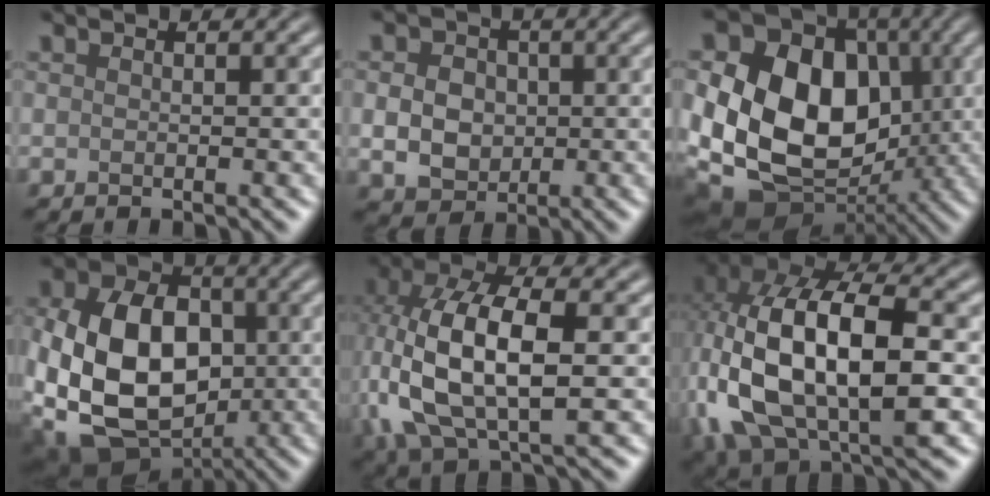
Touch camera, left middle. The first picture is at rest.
{"total": 4.2, "force": [-0.1, 3.4, 2.3], "torque": [-0.044, 0.000, -0.003]}
{"total": 16.7, "force": [-0.2, 12.8, 10.7], "torque": [-0.192, 0.009, -0.015]}
{"total": 15.0, "force": [-1.7, 11.4, 9.6], "torque": [-0.191, -0.018, -0.024]}
{"total": 10.7, "force": [0.1, 5.2, 9.4], "torque": [-0.195, 0.005, -0.002]}
{"total": 14.5, "force": [-1.4, 7.7, 12.2], "torque": [-0.243, -0.002, -0.027]}